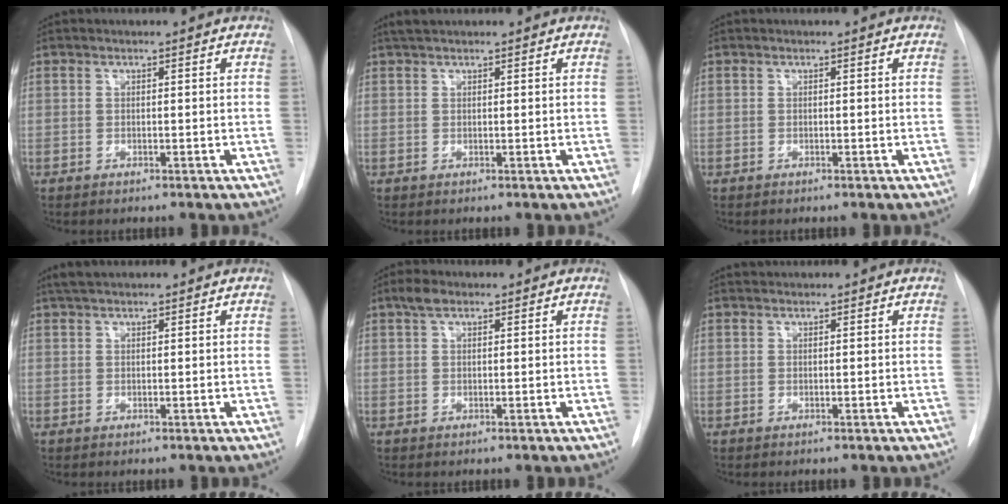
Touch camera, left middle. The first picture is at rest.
{"total": 1.7, "force": [1.5, 0.3, 0.8], "torque": [-0.017, 0.014, 0.027]}
{"total": 0.0}
{"total": 2.3, "force": [1.9, 0.5, 1.1], "torque": [-0.021, 0.017, 0.034]}
{"total": 2.1, "force": [1.3, 0.9, 1.3], "torque": [-0.030, 0.012, 0.025]}
{"total": 0.6, "force": [0.6, 0.1, -0.1], "torque": [-0.006, 0.012, 0.013]}